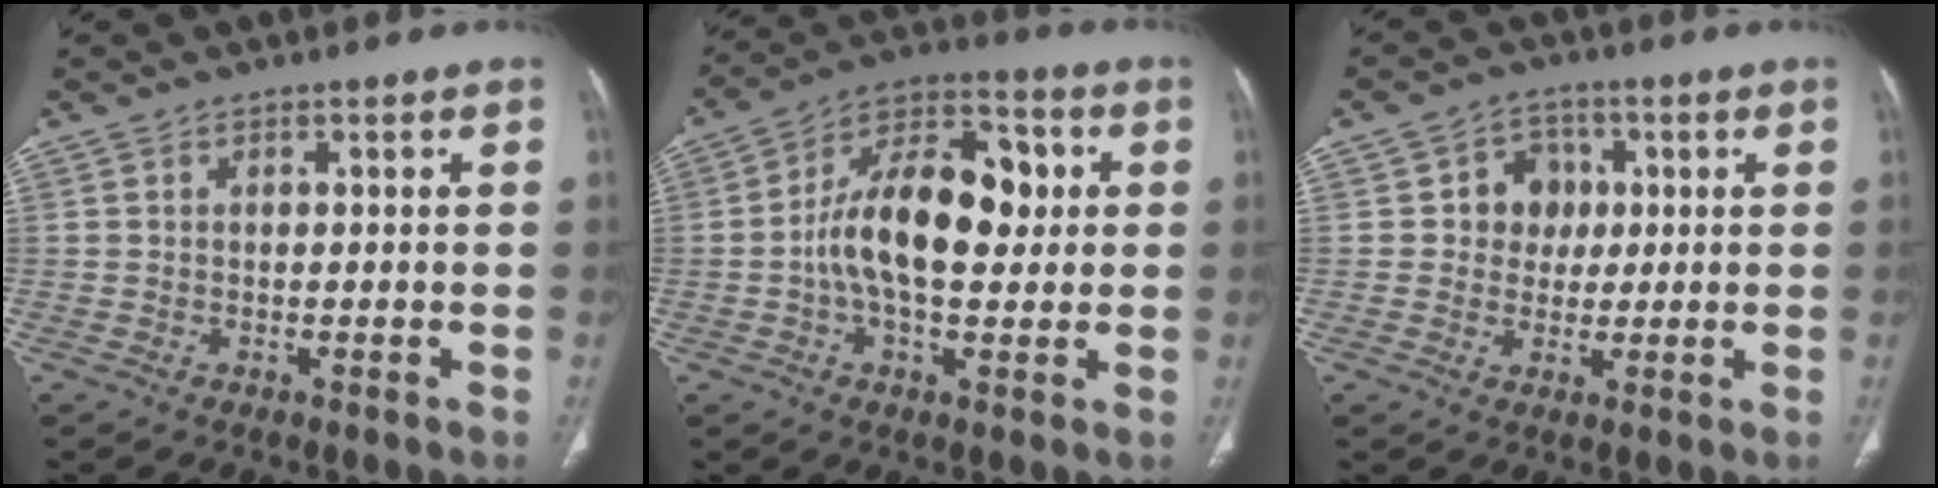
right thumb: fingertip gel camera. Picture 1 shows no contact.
{"total": 17.2, "force": [0.9, 9.4, 14.4], "torque": [-0.223, 0.030, 0.008]}
{"total": 8.9, "force": [1.3, 7.7, 4.3], "torque": [-0.021, 0.004, 0.016]}